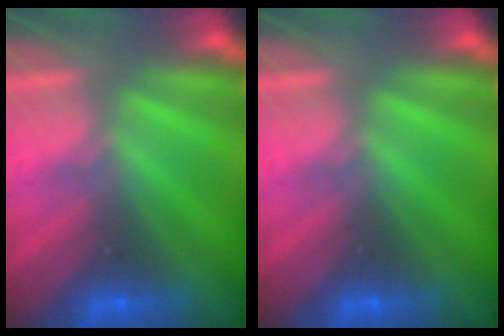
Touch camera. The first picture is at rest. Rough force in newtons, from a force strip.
{"total": 0.0}